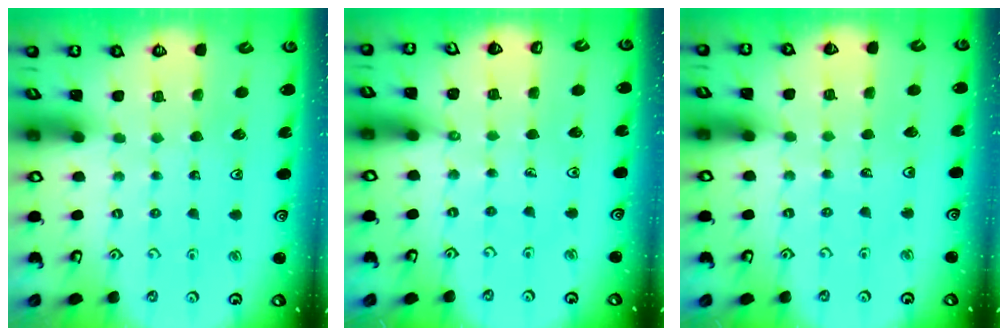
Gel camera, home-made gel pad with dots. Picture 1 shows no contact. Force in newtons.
{"total": 1.3, "press": 1.2, "slide": 0.3}
{"total": 1.9, "press": 1.9, "slide": 0.2}